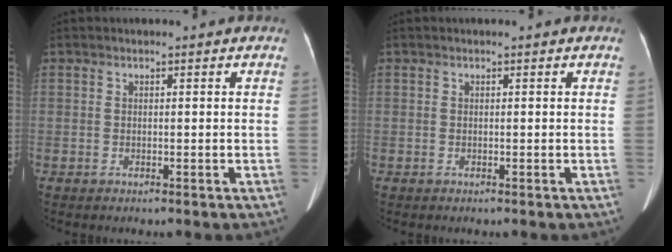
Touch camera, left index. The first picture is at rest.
{"total": 0.0}